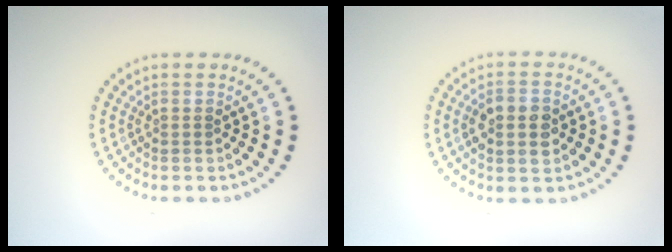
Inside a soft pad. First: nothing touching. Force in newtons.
{"total": 3.5, "press": 3.5, "slide": 0.3}